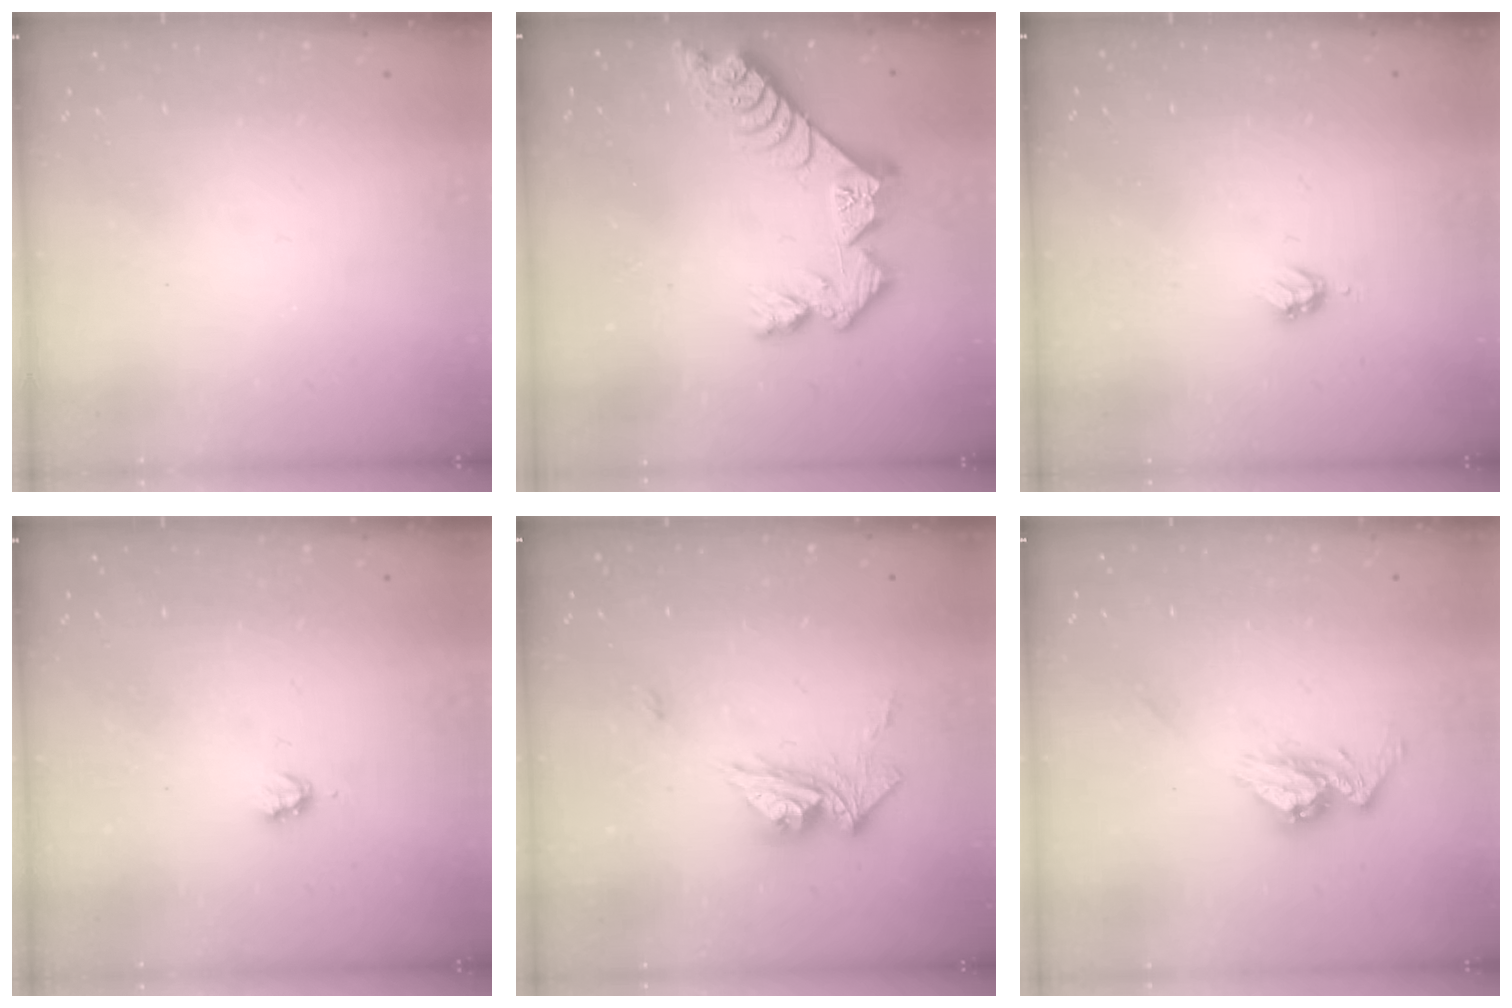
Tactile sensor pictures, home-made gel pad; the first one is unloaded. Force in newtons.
{"total": 11.8, "press": 11.8, "slide": 1.1}
{"total": 2.9, "press": 2.8, "slide": 0.4}
{"total": 2.8, "press": 2.8, "slide": 0.3}
{"total": 12.0, "press": 11.9, "slide": 1.5}
{"total": 10.6, "press": 10.6, "slide": 1.0}